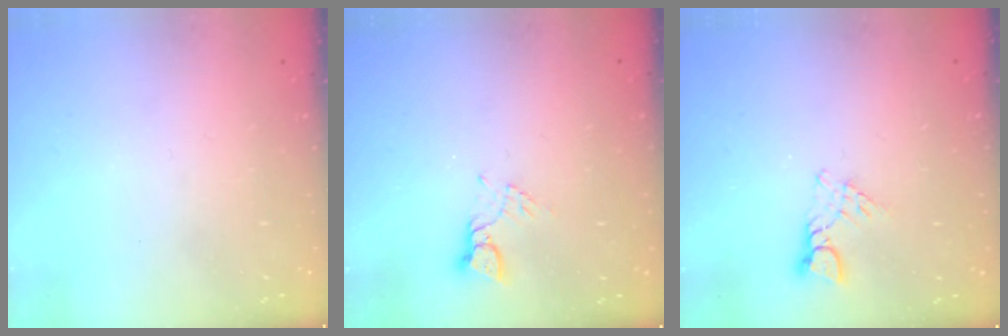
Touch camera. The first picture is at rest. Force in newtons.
{"total": 2.6, "press": 2.6, "slide": 0.1}
{"total": 3.4, "press": 3.4, "slide": 0.3}